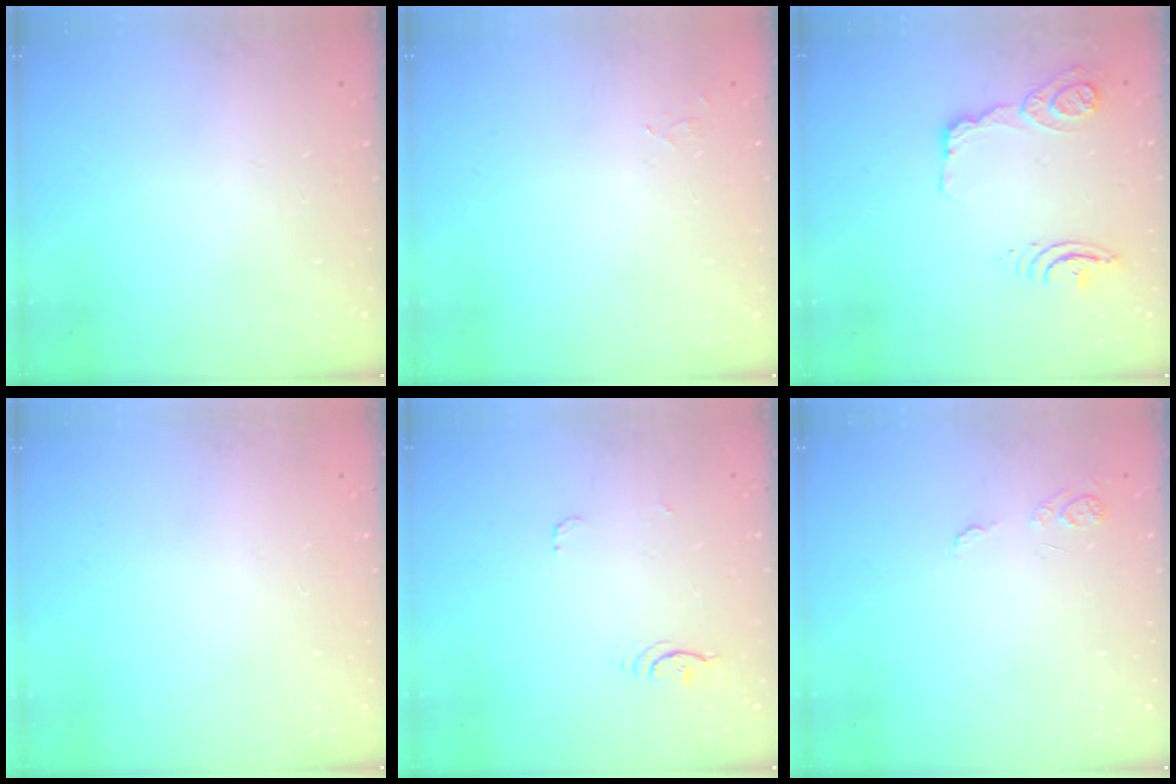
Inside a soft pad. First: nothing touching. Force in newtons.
{"total": 5.2, "press": 5.2, "slide": 0.4}
{"total": 21.3, "press": 16.2, "slide": 13.8}
{"total": 0.0}
{"total": 3.8, "press": 3.4, "slide": 1.6}
{"total": 7.2, "press": 7.2, "slide": 0.7}